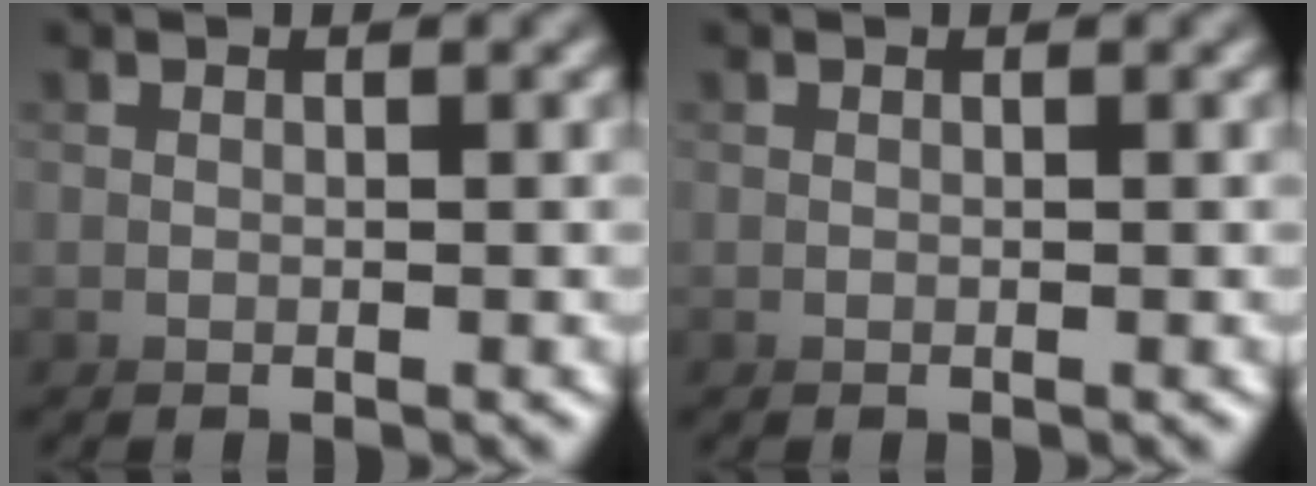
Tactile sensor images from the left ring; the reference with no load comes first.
{"total": 0.0}